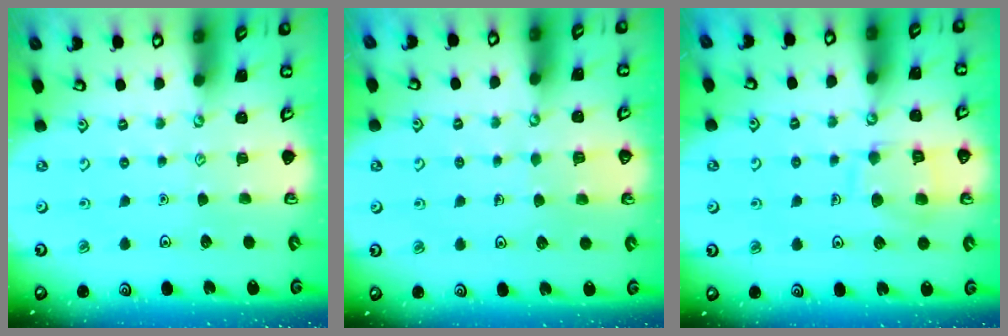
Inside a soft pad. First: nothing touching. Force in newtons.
{"total": 3.5, "press": 3.5, "slide": 0.3}
{"total": 10.6, "press": 10.6, "slide": 1.0}